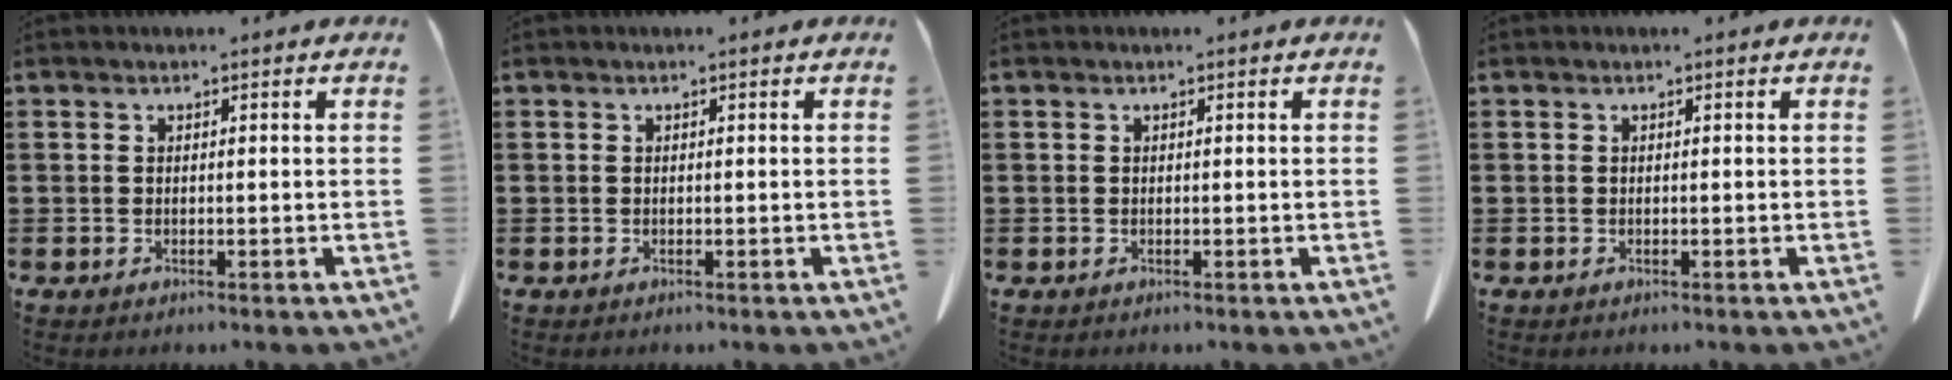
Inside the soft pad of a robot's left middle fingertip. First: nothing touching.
{"total": 0.0}
{"total": 0.0}
{"total": 0.0}